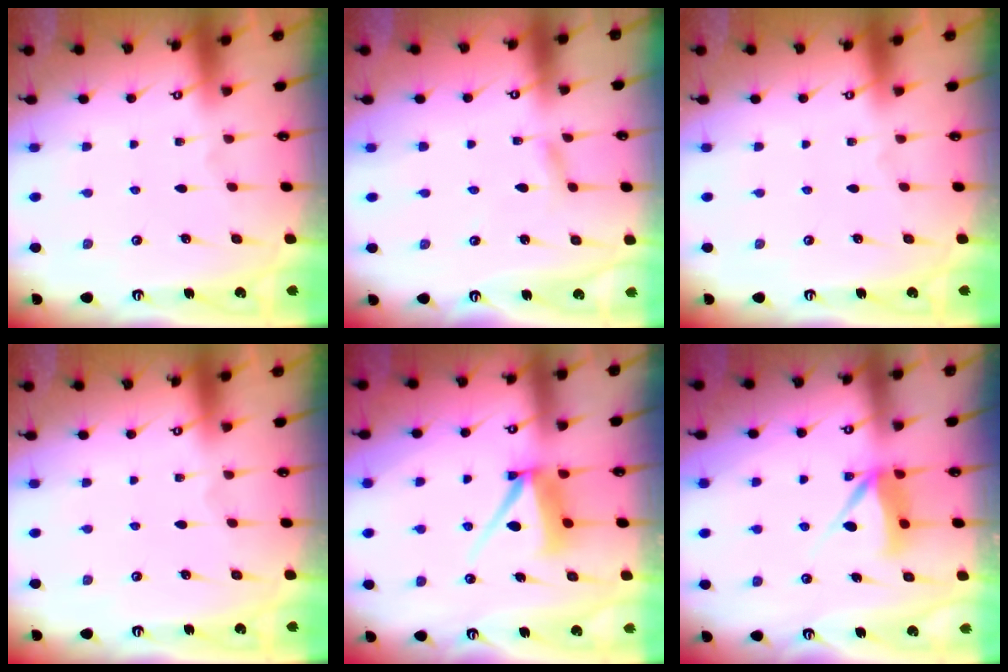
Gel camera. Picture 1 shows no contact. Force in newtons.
{"total": 2.1, "press": 2.1, "slide": 0.2}
{"total": 0.0}
{"total": 0.0}
{"total": 9.0, "press": 9.0, "slide": 1.0}
{"total": 7.1, "press": 7.0, "slide": 0.8}